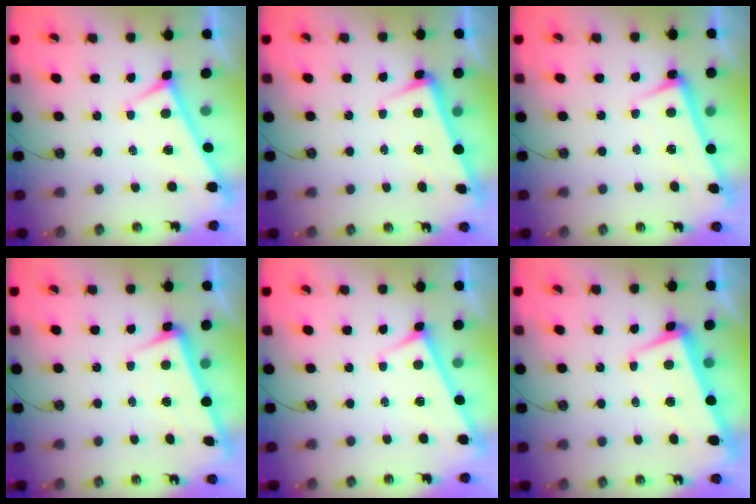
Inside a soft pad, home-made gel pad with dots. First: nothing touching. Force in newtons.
{"total": 3.2, "press": 3.1, "slide": 1.1}
{"total": 2.5, "press": 2.4, "slide": 0.7}
{"total": 3.0, "press": 2.8, "slide": 1.0}
{"total": 3.2, "press": 3.2, "slide": 0.3}
{"total": 2.1, "press": 0.4, "slide": 2.1}